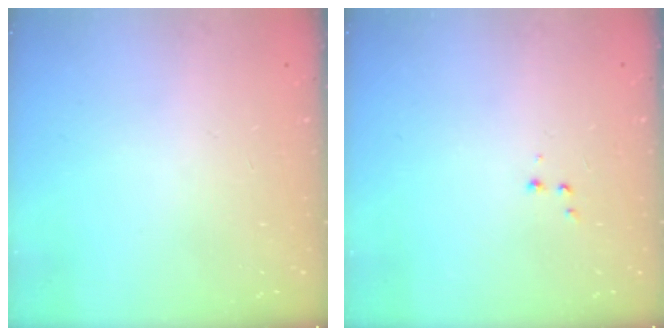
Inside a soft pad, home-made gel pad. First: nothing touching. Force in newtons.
{"total": 2.6, "press": 2.5, "slide": 0.6}